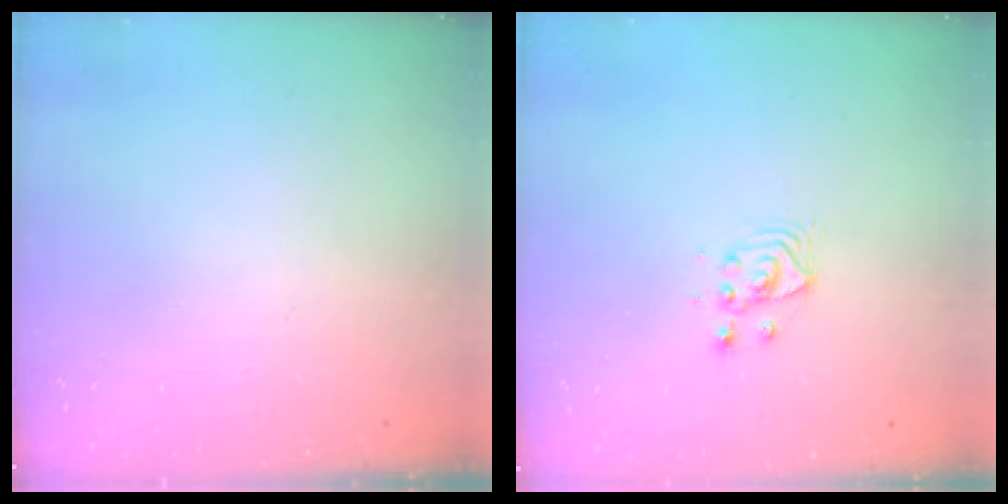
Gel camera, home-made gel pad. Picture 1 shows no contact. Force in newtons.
{"total": 3.4, "press": 3.4, "slide": 0.4}